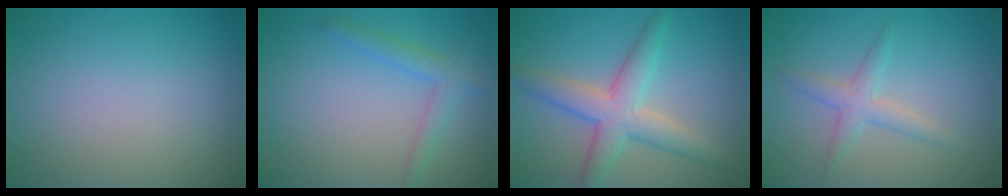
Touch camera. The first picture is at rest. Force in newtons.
{"total": 2.4, "press": 2.4, "slide": 0.1}
{"total": 4.9, "press": 4.9, "slide": 0.1}
{"total": 2.2, "press": 2.2, "slide": 0.1}